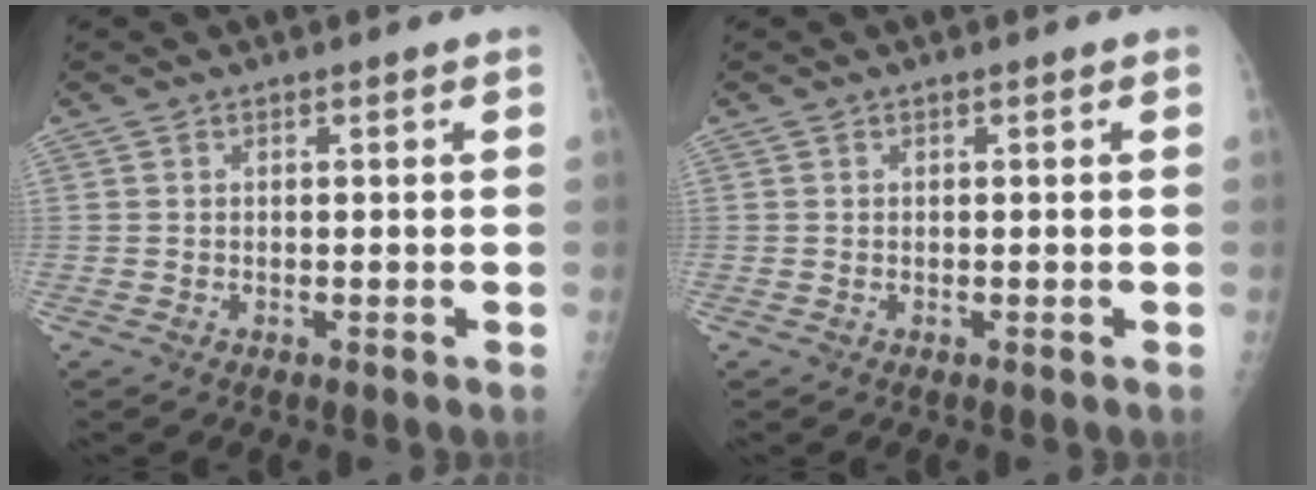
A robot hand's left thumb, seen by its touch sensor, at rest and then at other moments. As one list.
[{"total": 0.0}]